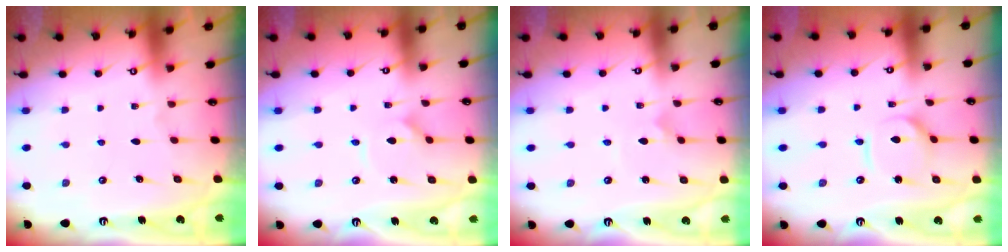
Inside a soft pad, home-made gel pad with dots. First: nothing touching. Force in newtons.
{"total": 1.5, "press": 1.5, "slide": 0.0}
{"total": 1.3, "press": 1.3, "slide": 0.1}
{"total": 5.9, "press": 5.9, "slide": 0.6}